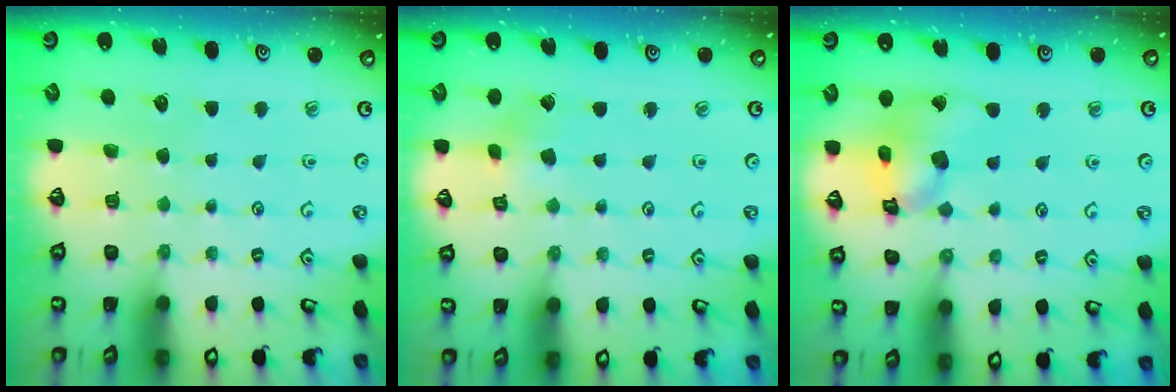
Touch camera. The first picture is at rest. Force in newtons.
{"total": 2.2, "press": 2.2, "slide": 0.3}
{"total": 13.9, "press": 13.8, "slide": 1.8}